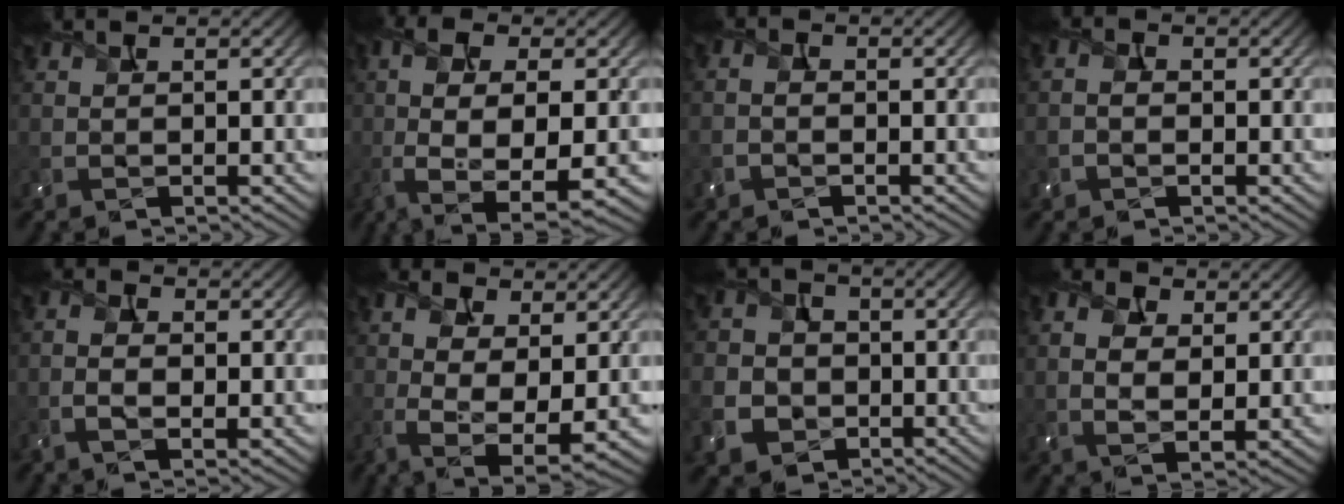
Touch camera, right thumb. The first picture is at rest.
{"total": 10.4, "force": [-2.4, 3.8, 9.4], "torque": [-0.206, -0.007, -0.035]}
{"total": 1.4, "force": [-0.8, 0.9, 0.7], "torque": [-0.017, 0.005, -0.023]}
{"total": 1.9, "force": [-0.4, 1.4, 1.2], "torque": [-0.022, 0.006, -0.015]}
{"total": 4.1, "force": [-0.9, 2.0, 3.5], "torque": [-0.069, 0.001, -0.023]}
{"total": 7.9, "force": [-0.2, 3.9, 6.9], "torque": [-0.161, -0.009, 0.001]}
{"total": 8.7, "force": [-2.9, 7.7, 2.7], "torque": [-0.094, -0.034, -0.069]}
{"total": 5.2, "force": [1.6, 3.0, 4.0], "torque": [-0.090, 0.003, 0.026]}